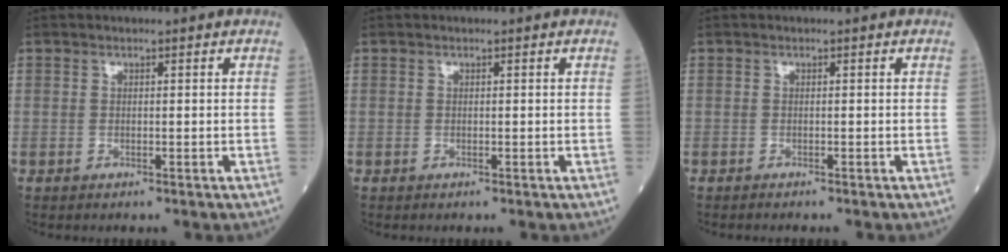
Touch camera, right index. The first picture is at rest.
{"total": 0.0}
{"total": 0.6, "force": [-0.6, -0.1, 0.2], "torque": [-0.008, -0.003, -0.009]}